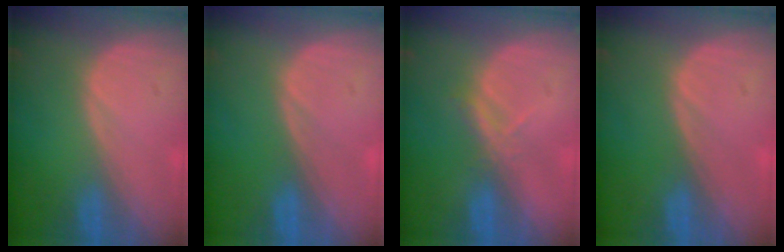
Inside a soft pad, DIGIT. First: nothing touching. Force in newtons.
{"total": 0.0}
{"total": 2.1, "press": 1.9, "slide": 0.9}
{"total": 0.0}